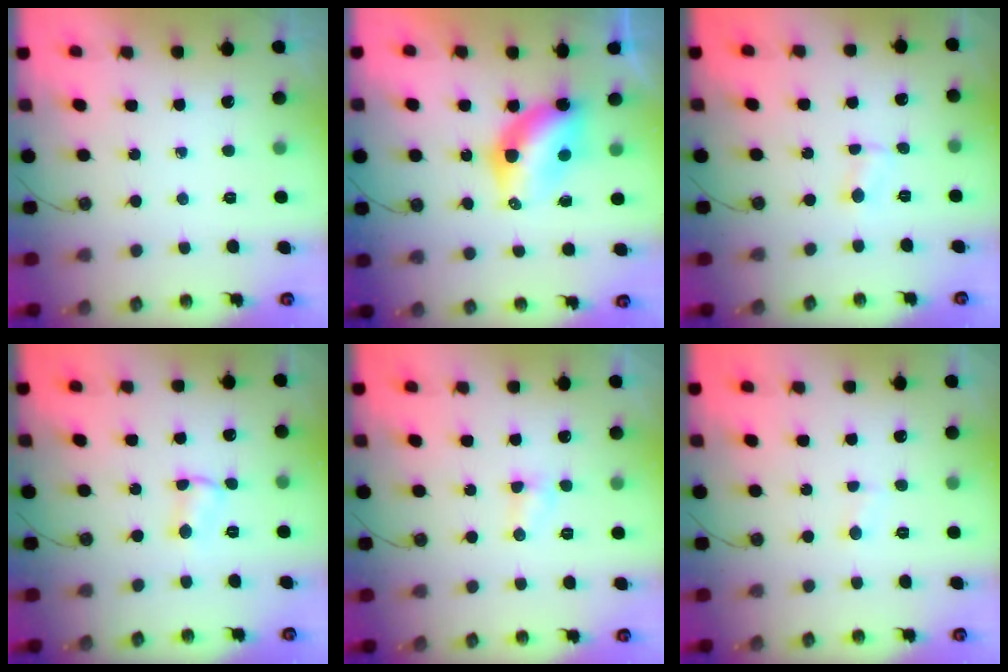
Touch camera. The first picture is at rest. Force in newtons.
{"total": 7.8, "press": 7.8, "slide": 0.2}
{"total": 1.4, "press": 1.3, "slide": 0.3}
{"total": 2.9, "press": 2.7, "slide": 1.0}
{"total": 3.0, "press": 3.0, "slide": 0.4}
{"total": 1.7, "press": 1.6, "slide": 0.6}